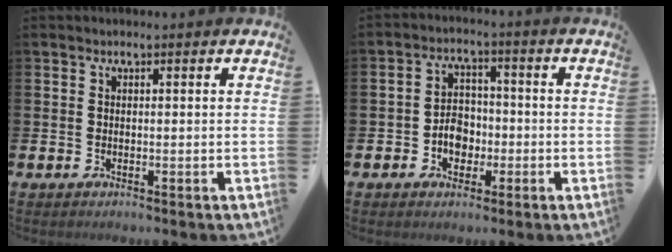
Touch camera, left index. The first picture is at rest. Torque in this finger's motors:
{"motor_torque": [0.65, -0.08, 0.10, 0.05]}